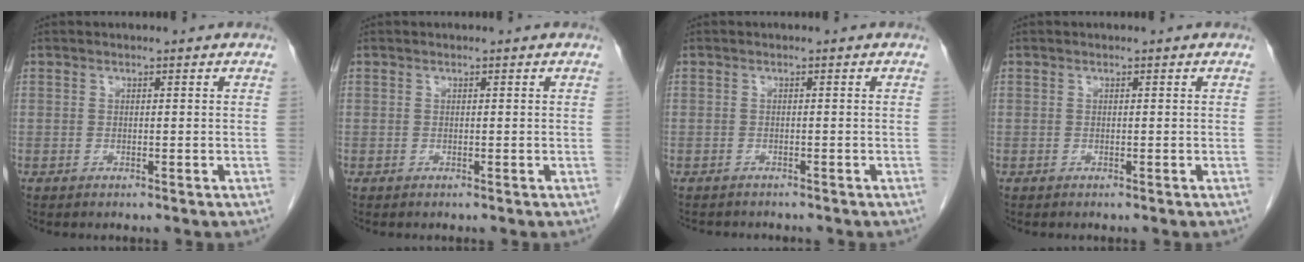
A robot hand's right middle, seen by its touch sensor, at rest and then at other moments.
{"total": 0.0}
{"total": 3.3, "force": [-3.0, 1.1, 0.7], "torque": [-0.010, -0.004, -0.041]}
{"total": 0.0}